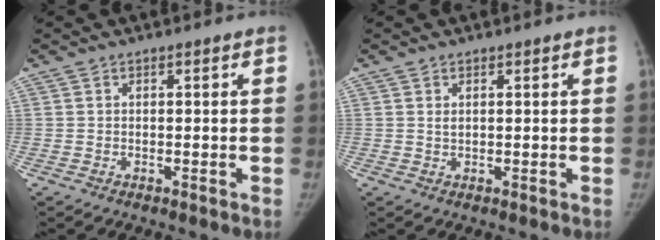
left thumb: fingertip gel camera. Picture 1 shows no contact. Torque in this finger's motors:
{"motor_torque": [0.06, 0.06, 0.58, -0.51, 0.12]}